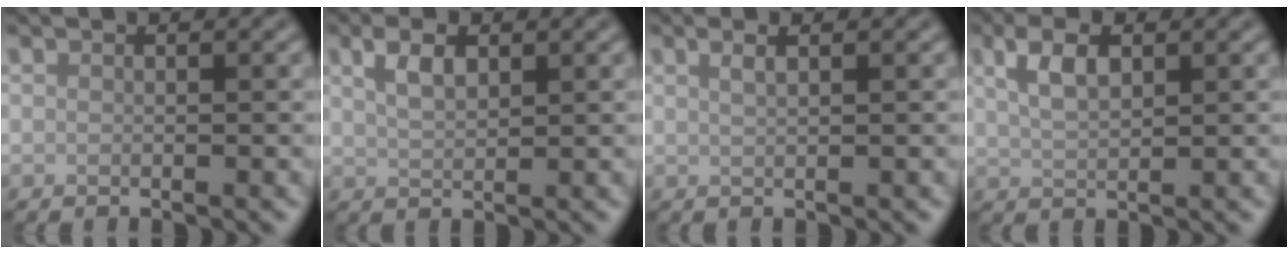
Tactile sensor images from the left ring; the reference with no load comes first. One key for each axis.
{"total": 2.8, "fx": 1.3, "fy": 1.3, "fz": 2.1, "tx": -0.047, "ty": 0.005, "tz": 0.027}
{"total": 1.7, "fx": 0.9, "fy": 0.7, "fz": 1.3, "tx": -0.015, "ty": 0.003, "tz": 0.009}
{"total": 3.5, "fx": 1.4, "fy": 1.6, "fz": 2.7, "tx": -0.060, "ty": 0.008, "tz": 0.028}